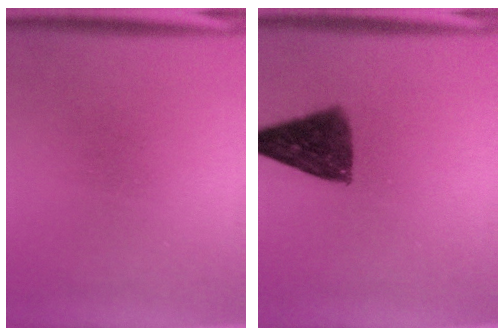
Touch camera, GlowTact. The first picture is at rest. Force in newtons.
{"total": 9.8}